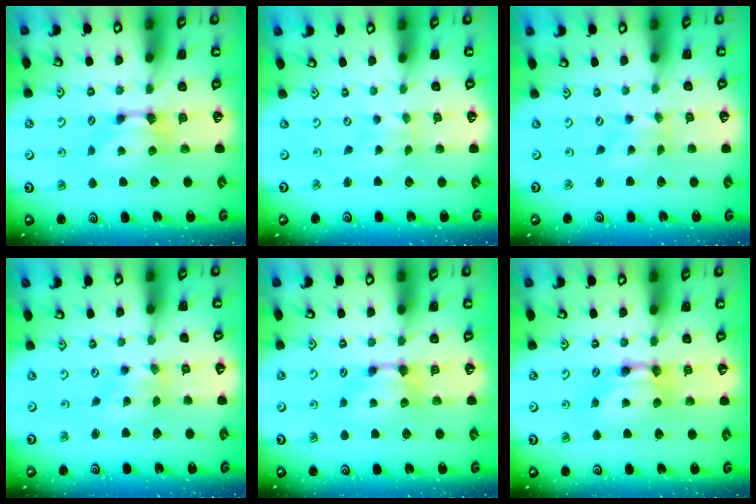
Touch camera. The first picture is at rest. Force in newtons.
{"total": 4.7, "press": 4.7, "slide": 0.8}
{"total": 3.5, "press": 3.4, "slide": 0.8}
{"total": 1.3, "press": 0.1, "slide": 1.3}
{"total": 0.0}
{"total": 2.1, "press": 2.1, "slide": 0.1}